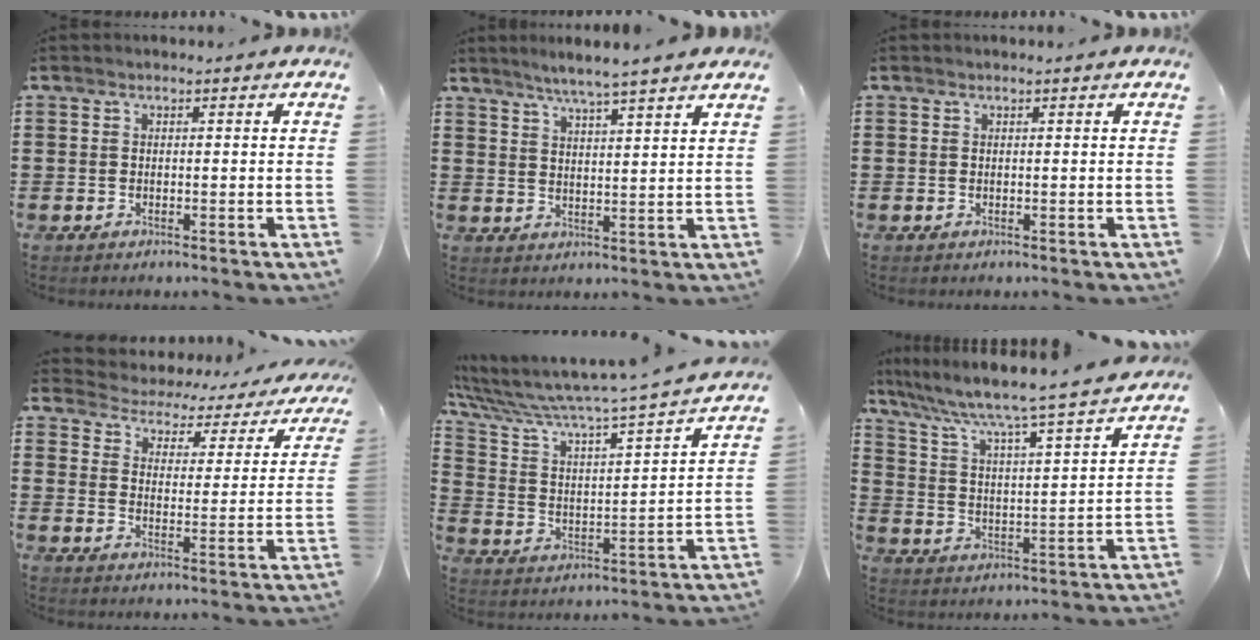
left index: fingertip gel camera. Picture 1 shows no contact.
{"total": 4.2, "force": [3.8, -0.8, 1.6], "torque": [-0.045, -0.016, 0.064]}
{"total": 0.0}
{"total": 2.4, "force": [2.3, 0.5, -0.2], "torque": [-0.019, -0.027, 0.029]}
{"total": 6.8, "force": [6.3, 0.0, 2.7], "torque": [-0.087, -0.059, 0.095]}
{"total": 5.1, "force": [4.4, -0.5, 2.5], "torque": [-0.072, -0.049, 0.060]}